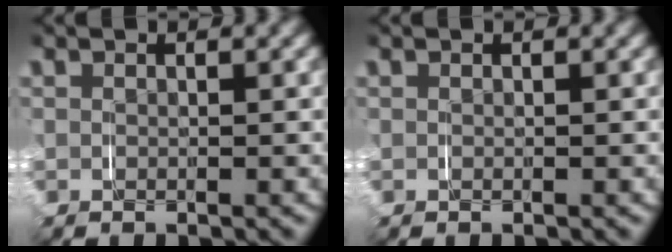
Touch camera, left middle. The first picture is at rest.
{"total": 0.0}